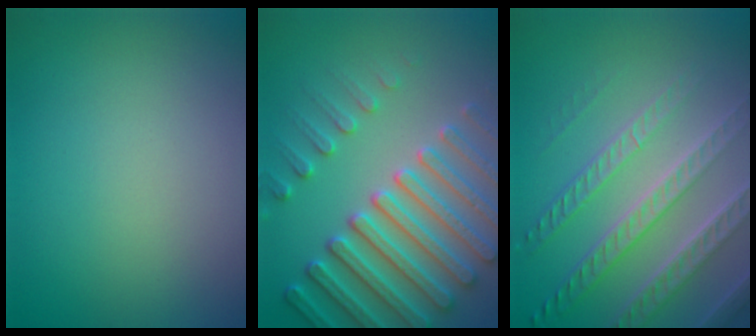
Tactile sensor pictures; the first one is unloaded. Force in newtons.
{"total": 7.7, "press": 7.4, "slide": 1.9}
{"total": 7.3, "press": 5.1, "slide": 5.2}